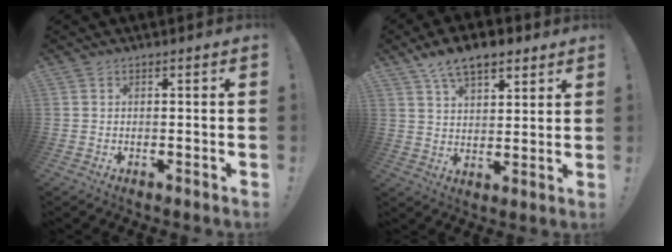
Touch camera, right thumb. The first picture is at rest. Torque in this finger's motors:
{"motor_torque": [0.17, 0.33, 0.65, 0.64, 0.08]}